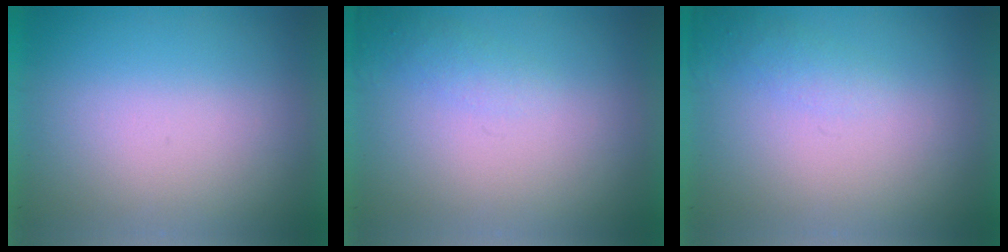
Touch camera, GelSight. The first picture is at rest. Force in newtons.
{"total": 1.1}
{"total": 1.2}